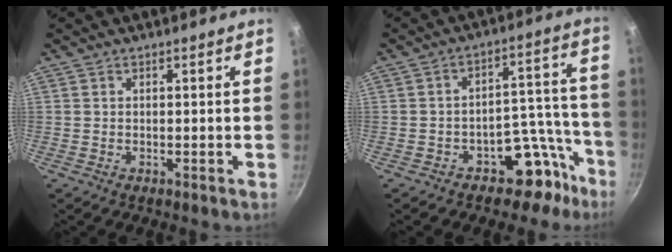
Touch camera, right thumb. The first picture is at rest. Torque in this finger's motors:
{"motor_torque": [3.22, 1.78, 0.69, -1.09, 0.02]}